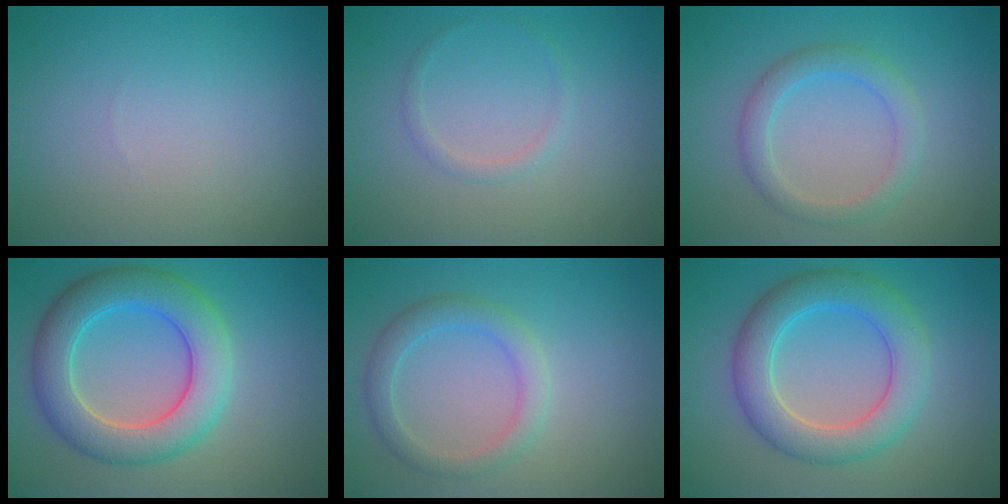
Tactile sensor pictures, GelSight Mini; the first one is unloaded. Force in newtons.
{"total": 1.0, "press": 1.0, "slide": 0.1}
{"total": 2.9, "press": 2.8, "slide": 0.1}
{"total": 7.1, "press": 7.1, "slide": 0.6}
{"total": 2.8, "press": 2.8, "slide": 0.1}
{"total": 5.9, "press": 5.9, "slide": 0.4}